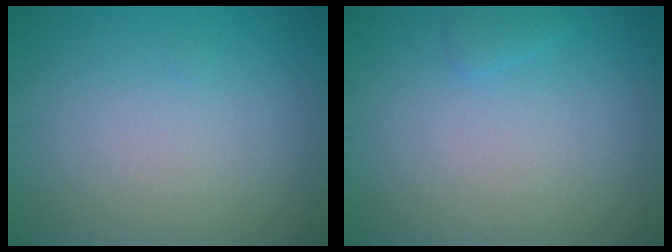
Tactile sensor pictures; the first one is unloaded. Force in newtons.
{"total": 0.7, "press": 0.7, "slide": 0.1}